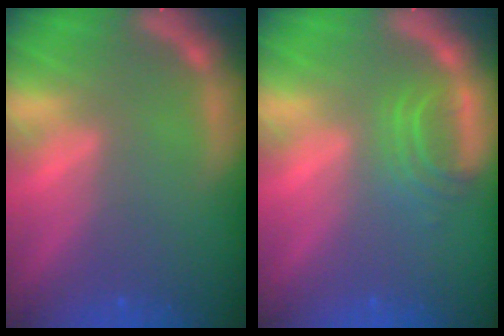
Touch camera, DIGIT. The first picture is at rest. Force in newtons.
{"total": 2.9}